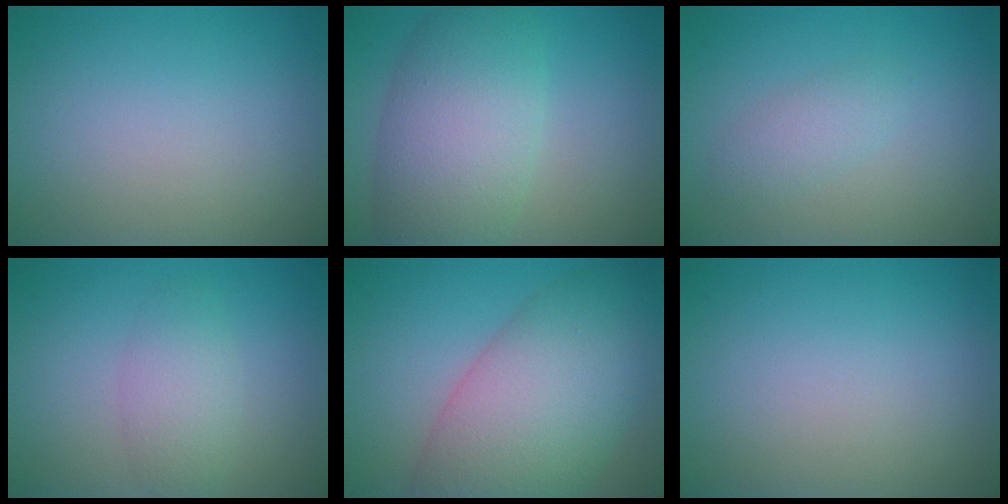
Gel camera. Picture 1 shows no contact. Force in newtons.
{"total": 7.9, "press": 7.9, "slide": 0.3}
{"total": 1.8, "press": 1.8, "slide": 0.1}
{"total": 2.7, "press": 2.7, "slide": 0.1}
{"total": 10.1, "press": 10.0, "slide": 0.5}
{"total": 0.0}